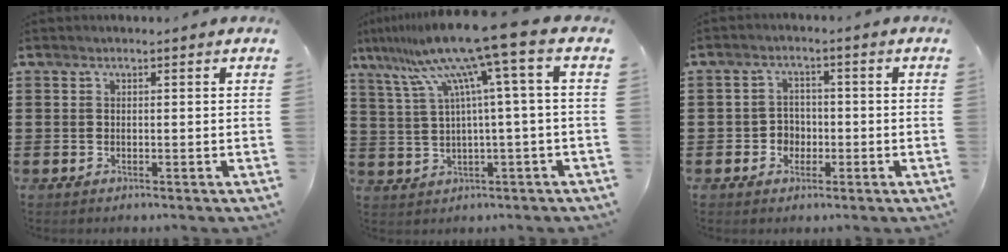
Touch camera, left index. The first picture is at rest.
{"total": 10.9, "force": [5.7, -0.3, 9.3], "torque": [-0.220, -0.026, 0.087]}
{"total": 3.0, "force": [-1.2, 2.6, 1.0], "torque": [-0.027, 0.006, -0.028]}